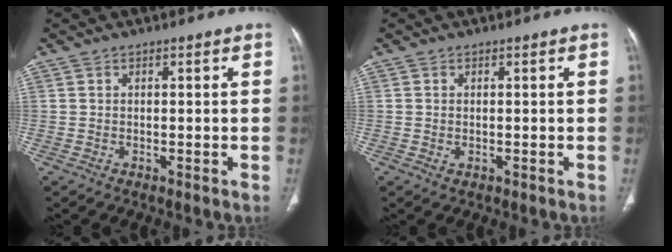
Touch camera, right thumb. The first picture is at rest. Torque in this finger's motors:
{"motor_torque": [-0.36, 0.04, -0.09, 0.64, -0.06]}